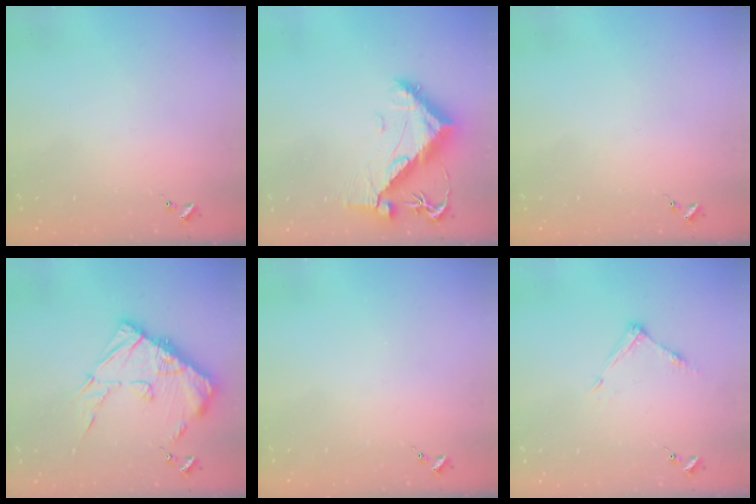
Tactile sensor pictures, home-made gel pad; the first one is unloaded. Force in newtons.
{"total": 11.0, "press": 10.9, "slide": 1.0}
{"total": 0.0}
{"total": 18.5, "press": 18.5, "slide": 1.8}
{"total": 0.0}
{"total": 6.8, "press": 6.7, "slide": 0.4}